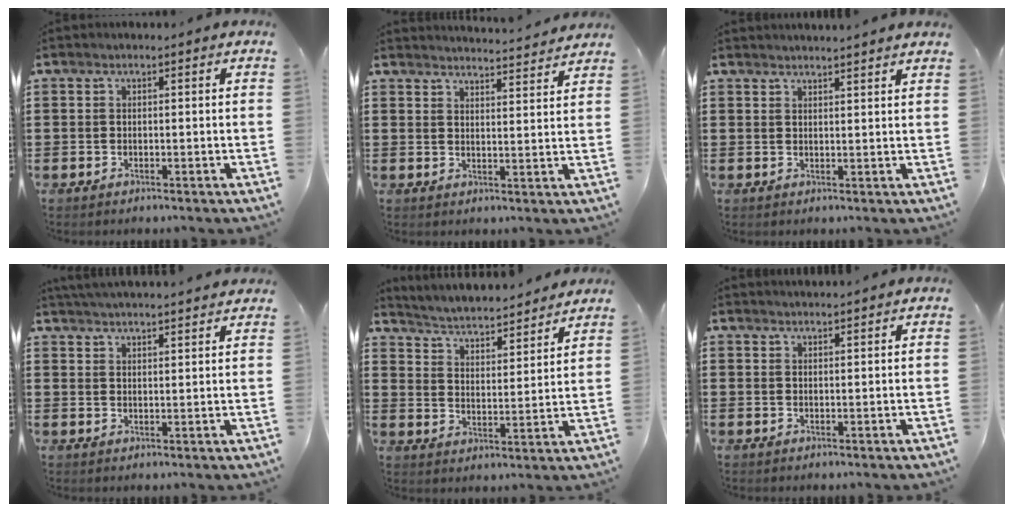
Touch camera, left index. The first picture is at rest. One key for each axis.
{"total": 3.6, "fx": 3.5, "fy": -0.6, "fz": 0.2, "tx": -0.008, "ty": -0.028, "tz": 0.059}
{"total": 2.1, "fx": 2.0, "fy": -0.5, "fz": 0.1, "tx": -0.006, "ty": -0.004, "tz": 0.040}
{"total": 3.6, "fx": 3.5, "fy": -0.5, "fz": 0.3, "tx": -0.016, "ty": -0.015, "tz": 0.064}
{"total": 3.4, "fx": 3.3, "fy": -0.3, "fz": 0.5, "tx": -0.030, "ty": -0.035, "tz": 0.048}
{"total": 1.5, "fx": 1.5, "fy": -0.2, "fz": 0.1, "tx": -0.004, "ty": 0.000, "tz": 0.029}